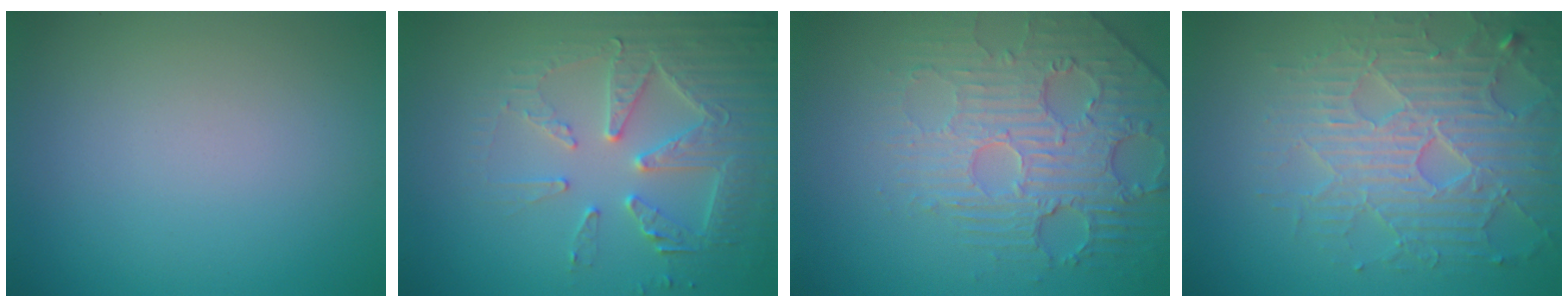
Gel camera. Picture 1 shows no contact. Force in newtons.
{"total": 4.8, "press": 4.6, "slide": 1.5}
{"total": 4.5, "press": 4.2, "slide": 1.6}
{"total": 6.1, "press": 5.2, "slide": 3.1}